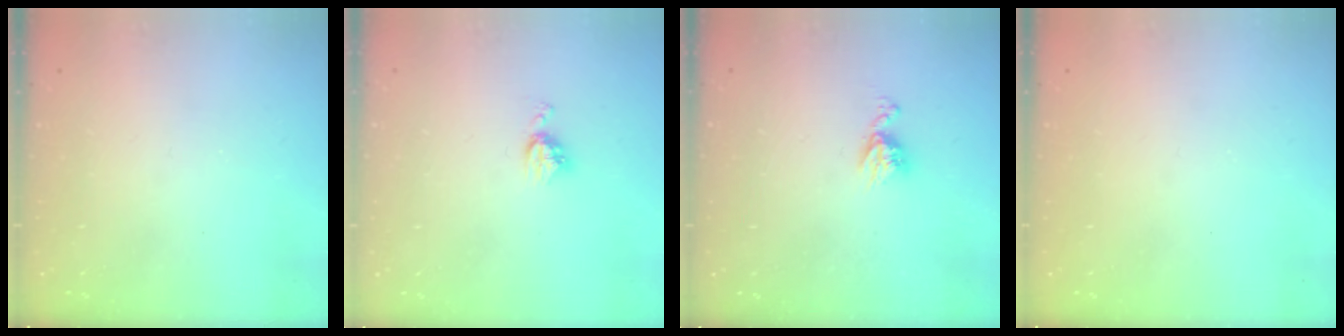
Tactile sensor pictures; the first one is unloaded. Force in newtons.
{"total": 4.6, "press": 4.6, "slide": 0.4}
{"total": 6.4, "press": 6.4, "slide": 0.5}
{"total": 0.0}